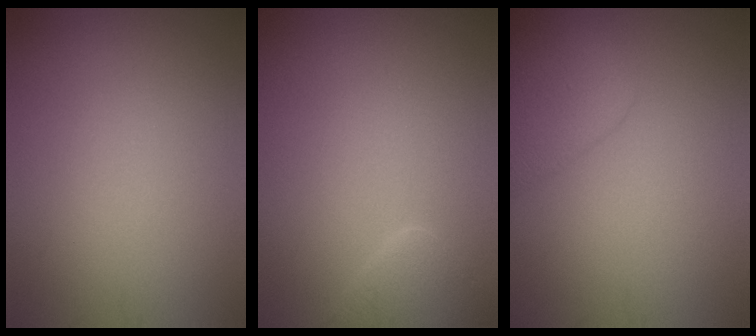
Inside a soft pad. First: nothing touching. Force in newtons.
{"total": 2.8, "press": 2.8, "slide": 0.1}
{"total": 3.1, "press": 3.1, "slide": 0.1}